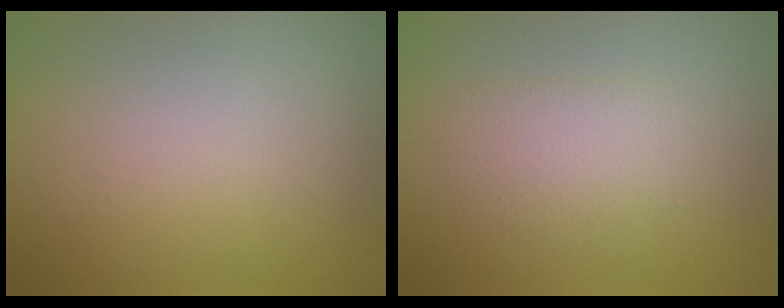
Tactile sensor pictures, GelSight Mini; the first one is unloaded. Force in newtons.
{"total": 2.3, "press": 2.2, "slide": 0.1}